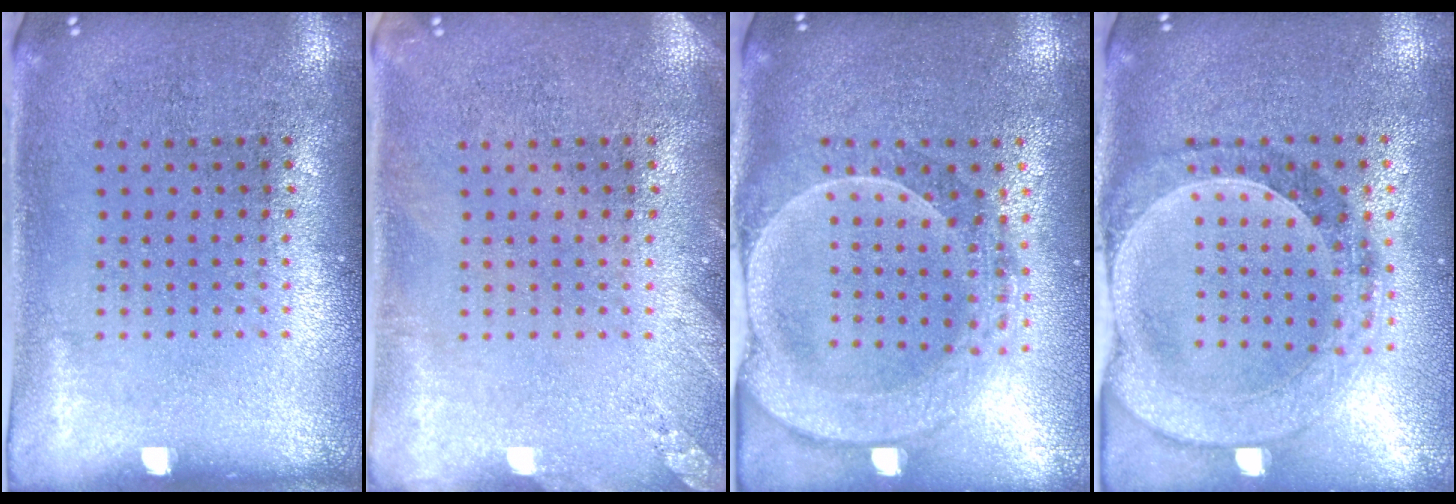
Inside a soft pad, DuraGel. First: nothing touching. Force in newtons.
{"total": 1.3, "press": 1.3, "slide": 0.2}
{"total": 2.2, "press": 2.0, "slide": 0.9}
{"total": 1.5, "press": 1.5, "slide": 0.4}